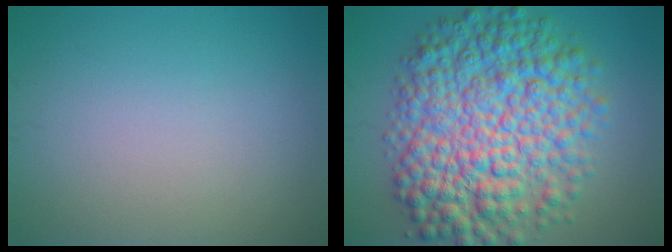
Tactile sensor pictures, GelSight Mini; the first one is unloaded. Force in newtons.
{"total": 11.9, "press": 11.9, "slide": 0.1}